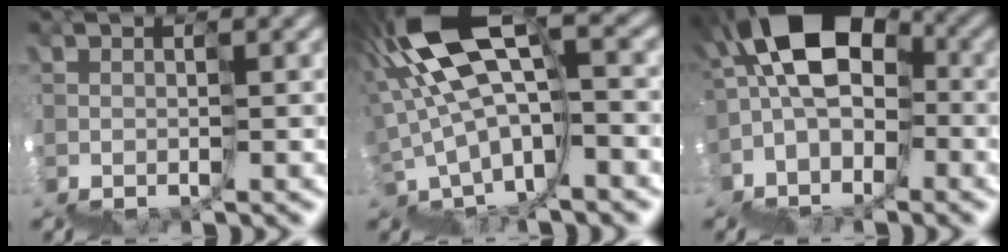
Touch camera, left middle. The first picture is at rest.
{"total": 8.7, "force": [3.0, 3.7, 7.3], "torque": [-0.147, 0.034, 0.059]}
{"total": 7.4, "force": [0.0, 5.5, 5.0], "torque": [-0.082, 0.025, -0.005]}